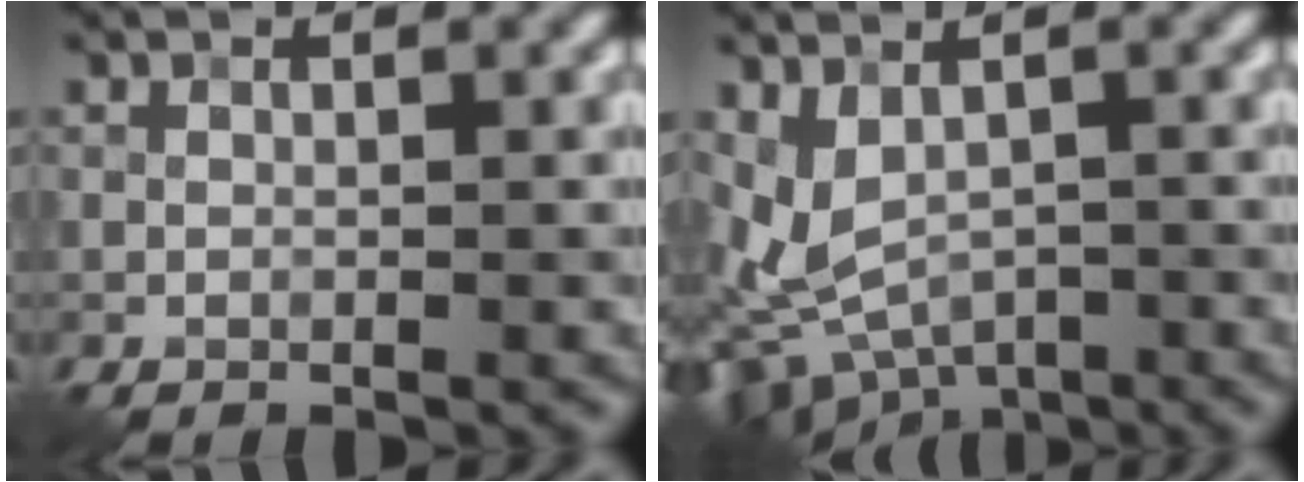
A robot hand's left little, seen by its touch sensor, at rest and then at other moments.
{"total": 5.3, "force": [-1.9, 3.4, 3.7], "torque": [-0.065, -0.007, -0.032]}